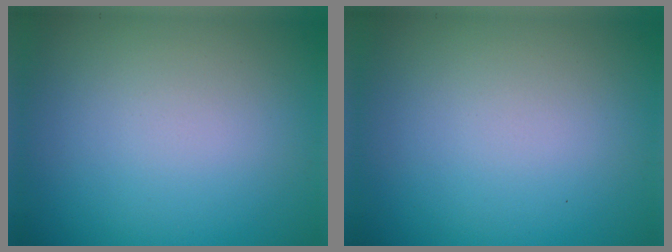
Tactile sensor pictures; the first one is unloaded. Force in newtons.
{"total": 0.0}